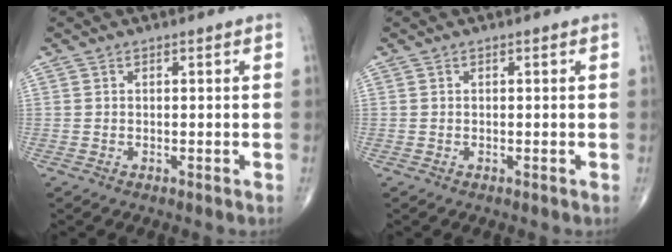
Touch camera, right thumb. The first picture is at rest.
{"total": 0.0}